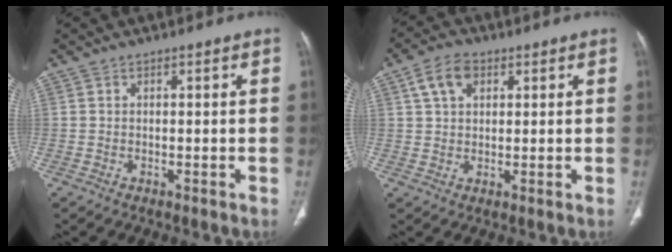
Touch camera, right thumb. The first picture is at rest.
{"total": 6.3, "force": [2.7, 4.1, 4.0], "torque": [-0.063, 0.004, 0.047]}